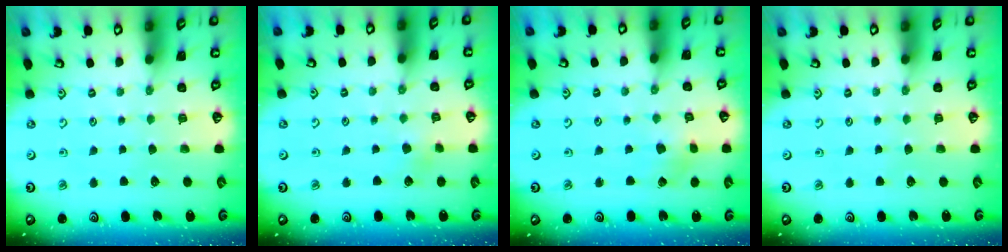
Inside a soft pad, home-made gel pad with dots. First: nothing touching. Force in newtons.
{"total": 2.9, "press": 2.8, "slide": 0.9}
{"total": 3.0, "press": 3.0, "slide": 0.4}
{"total": 0.0}